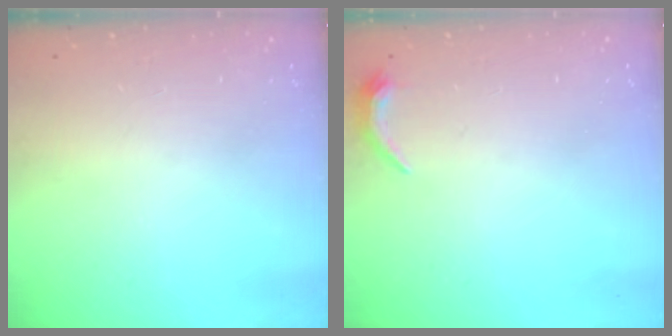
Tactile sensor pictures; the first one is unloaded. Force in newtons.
{"total": 4.6, "press": 4.5, "slide": 0.9}